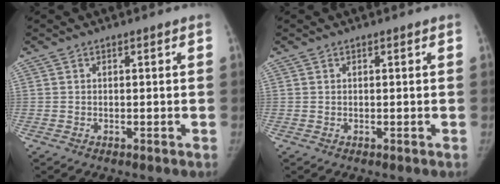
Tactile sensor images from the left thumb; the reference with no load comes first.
{"total": 0.0}